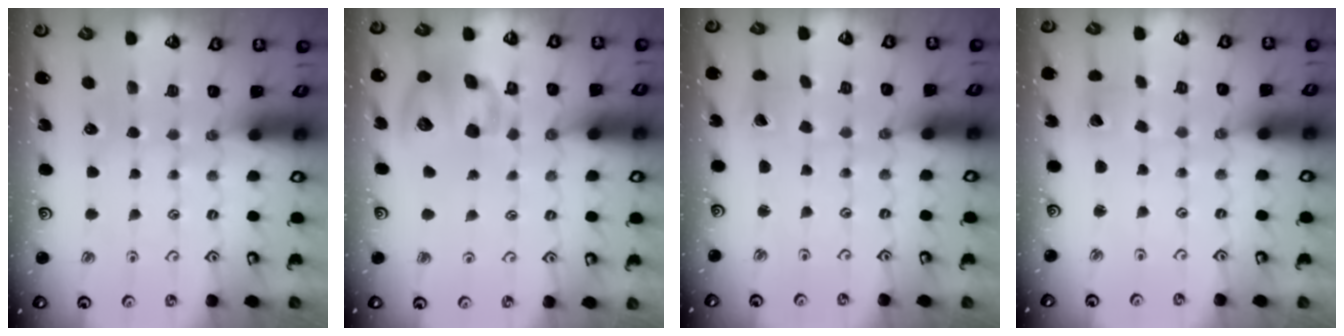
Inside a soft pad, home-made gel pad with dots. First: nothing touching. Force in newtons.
{"total": 13.9, "press": 13.8, "slide": 2.3}
{"total": 2.4, "press": 2.4, "slide": 0.2}
{"total": 2.1, "press": 2.1, "slide": 0.2}